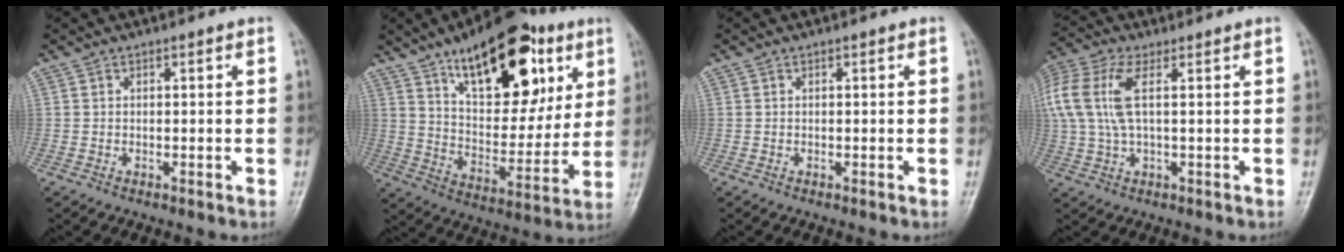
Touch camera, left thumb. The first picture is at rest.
{"total": 24.6, "force": [12.3, 11.8, 17.7], "torque": [-0.218, -0.039, 0.199]}
{"total": 0.0}
{"total": 12.4, "force": [3.0, 5.4, 10.7], "torque": [-0.275, 0.022, 0.059]}